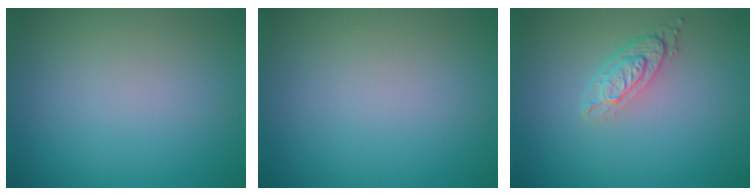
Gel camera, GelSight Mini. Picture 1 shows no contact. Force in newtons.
{"total": 0.0}
{"total": 2.9, "press": 2.2, "slide": 1.9}